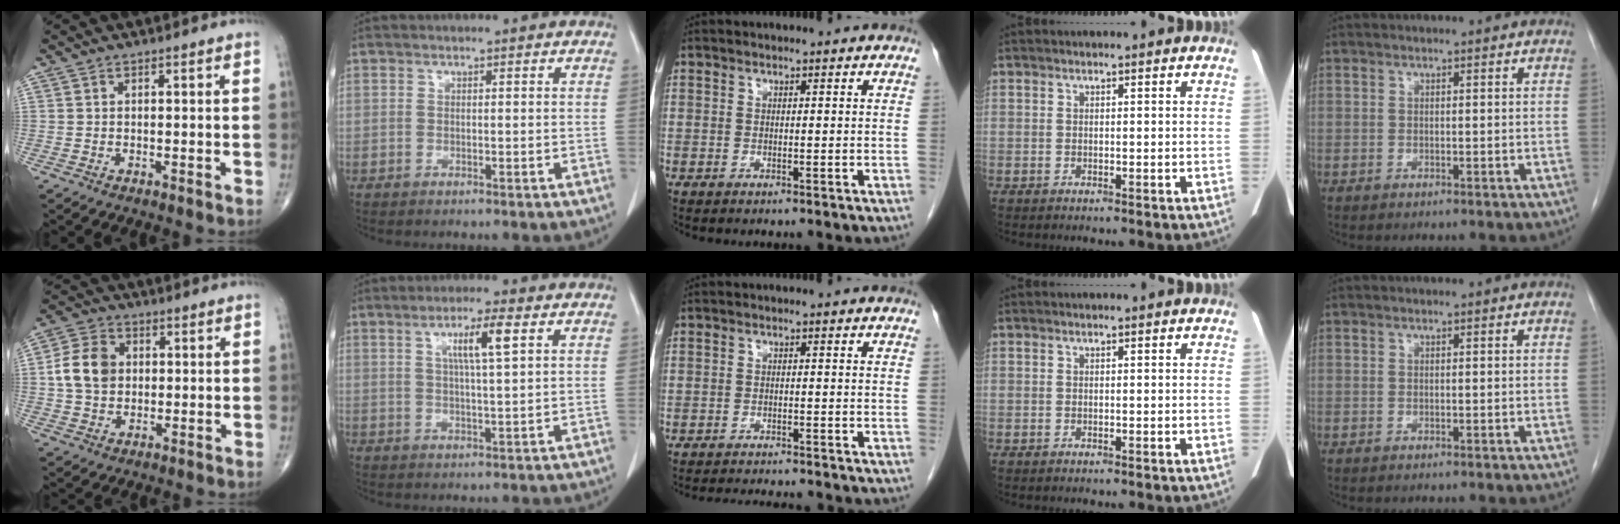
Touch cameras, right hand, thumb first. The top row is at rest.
{"thumb": {"total": 8.7, "force": [0.8, 6.8, 5.3], "torque": [-0.085, 0.010, 0.009]}, "index": {"total": 5.8, "force": [2.2, -0.1, 5.4], "torque": [-0.096, 0.002, 0.038]}, "middle": {"total": 8.3, "force": [-7.8, 1.0, 2.6], "torque": [-0.036, -0.008, -0.107]}}